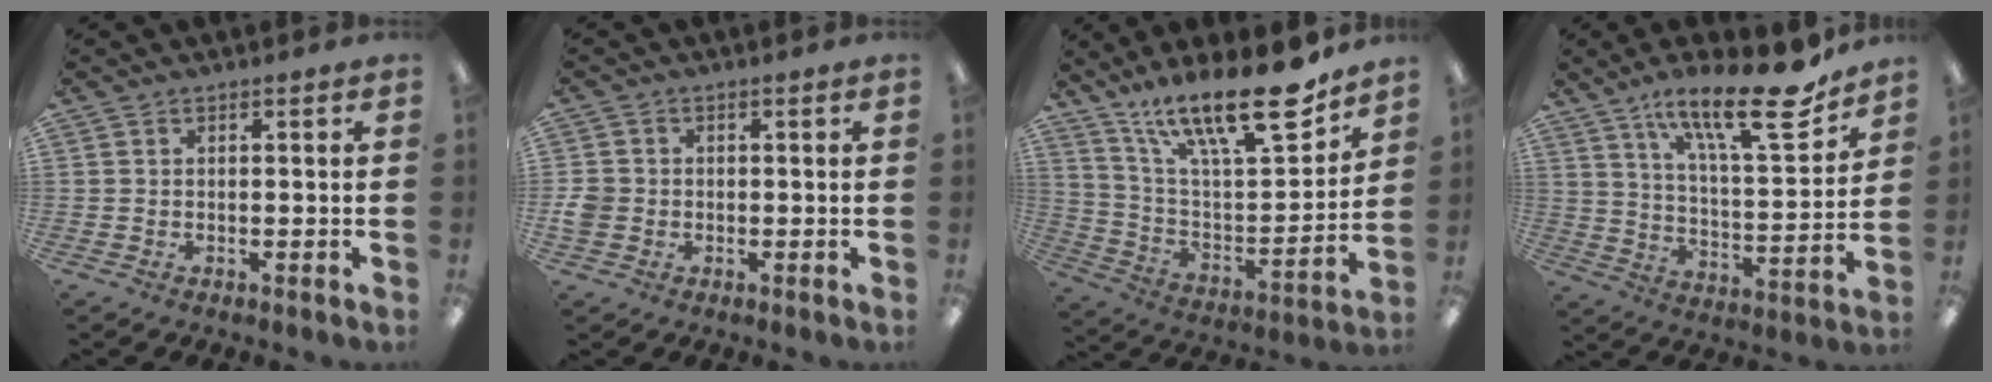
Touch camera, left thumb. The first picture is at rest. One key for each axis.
{"total": 3.4, "fx": -0.6, "fy": 3.0, "fz": 1.3, "tx": -0.028, "ty": 0.004, "tz": -0.011}
{"total": 22.8, "fx": 16.5, "fy": 6.1, "fz": 14.6, "tx": -0.234, "ty": -0.113, "tz": 0.274}
{"total": 21.8, "fx": 15.3, "fy": 5.8, "fz": 14.4, "tx": -0.224, "ty": -0.092, "tz": 0.245}